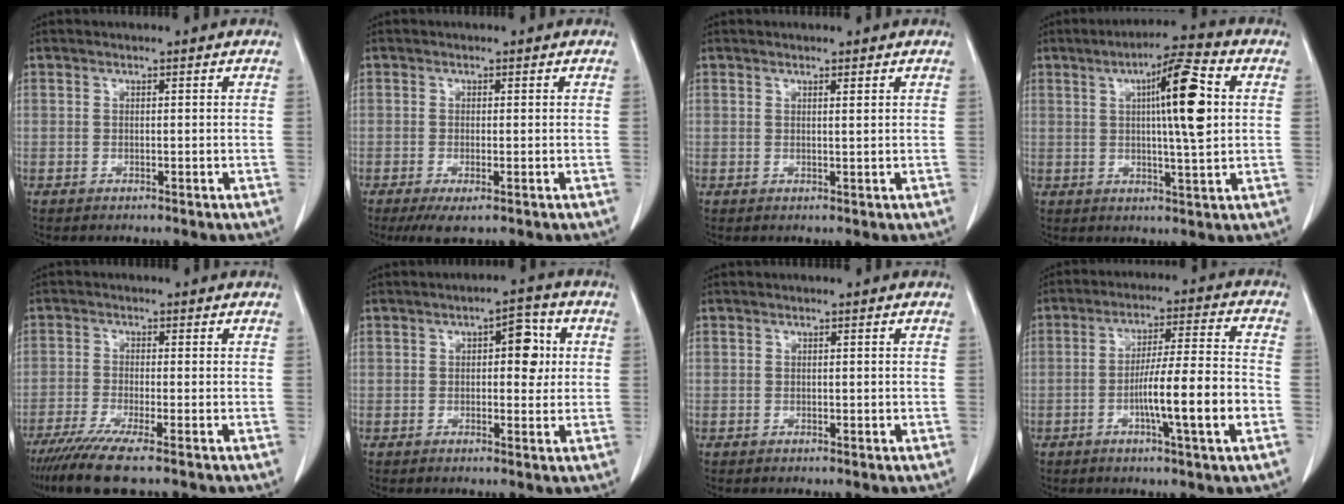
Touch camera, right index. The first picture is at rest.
{"total": 3.5, "force": [-1.8, 0.8, 2.8], "torque": [-0.049, -0.011, -0.026]}
{"total": 0.7, "force": [0.5, -0.1, 0.4], "torque": [-0.011, -0.003, 0.010]}
{"total": 10.8, "force": [2.1, 0.6, 10.6], "torque": [-0.165, 0.009, 0.031]}
{"total": 7.1, "force": [-5.2, -0.3, 4.8], "torque": [-0.081, -0.021, -0.092]}
{"total": 5.2, "force": [1.0, 2.4, 4.5], "torque": [-0.057, 0.018, 0.012]}
{"total": 0.0}
{"total": 11.7, "force": [-3.5, -0.1, 11.1], "torque": [-0.181, 0.003, -0.057]}